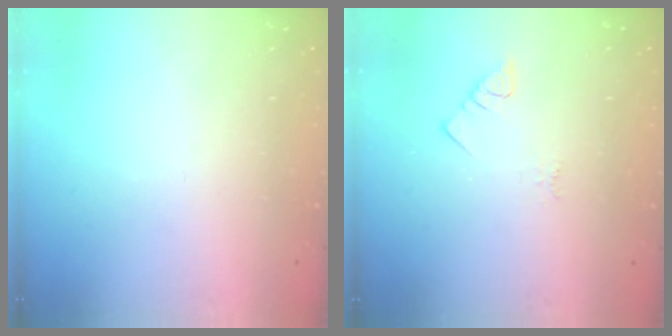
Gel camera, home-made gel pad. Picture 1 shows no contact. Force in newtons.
{"total": 2.0, "press": 2.0, "slide": 0.4}